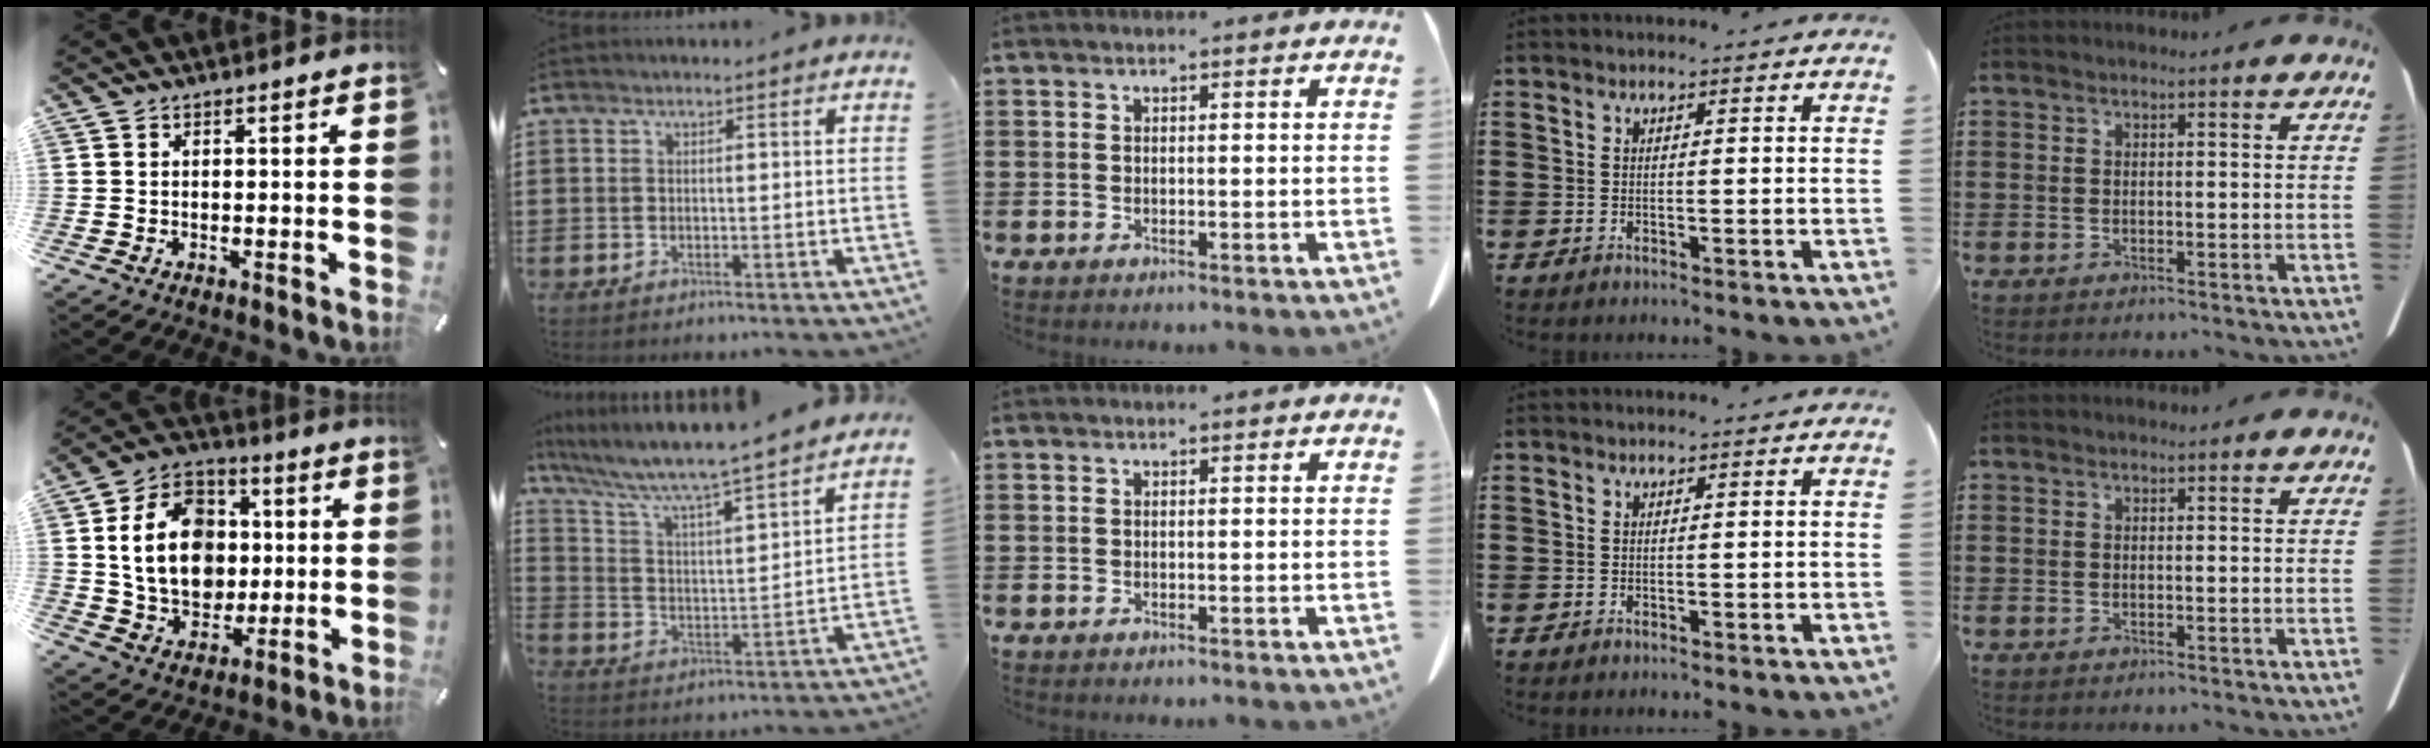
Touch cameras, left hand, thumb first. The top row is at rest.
{"thumb": {"total": 17.6, "force": [1.0, 14.1, 10.5], "torque": [-0.216, 0.011, 0.022]}, "index": {"total": 6.3, "force": [5.6, -0.3, 2.8], "torque": [-0.084, -0.053, 0.084]}}